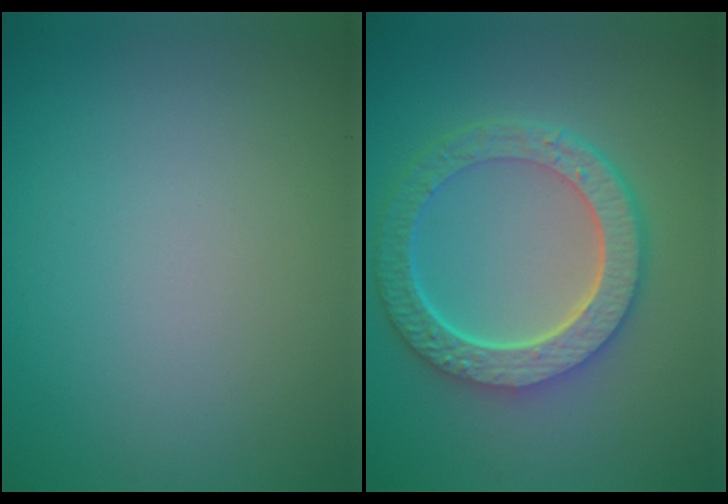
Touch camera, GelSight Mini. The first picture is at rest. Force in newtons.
{"total": 6.8, "press": 5.1, "slide": 4.5}